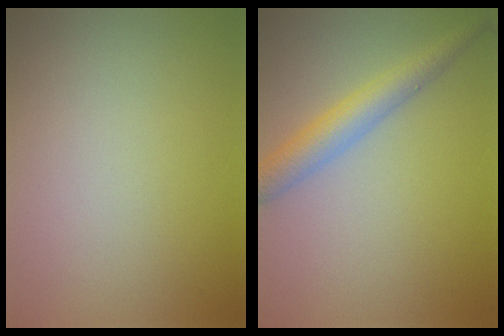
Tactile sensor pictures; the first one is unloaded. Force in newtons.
{"total": 3.5, "press": 3.5, "slide": 0.1}